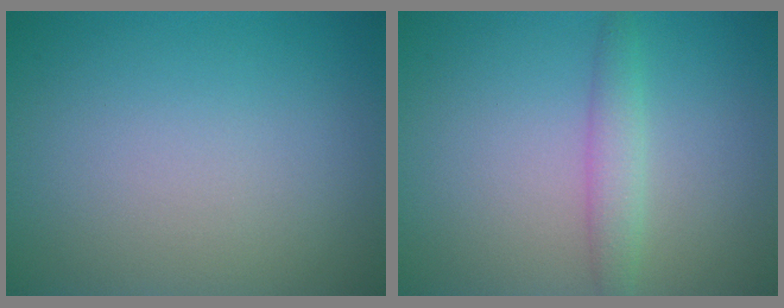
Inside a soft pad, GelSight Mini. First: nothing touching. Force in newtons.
{"total": 2.0, "press": 2.0, "slide": 0.2}